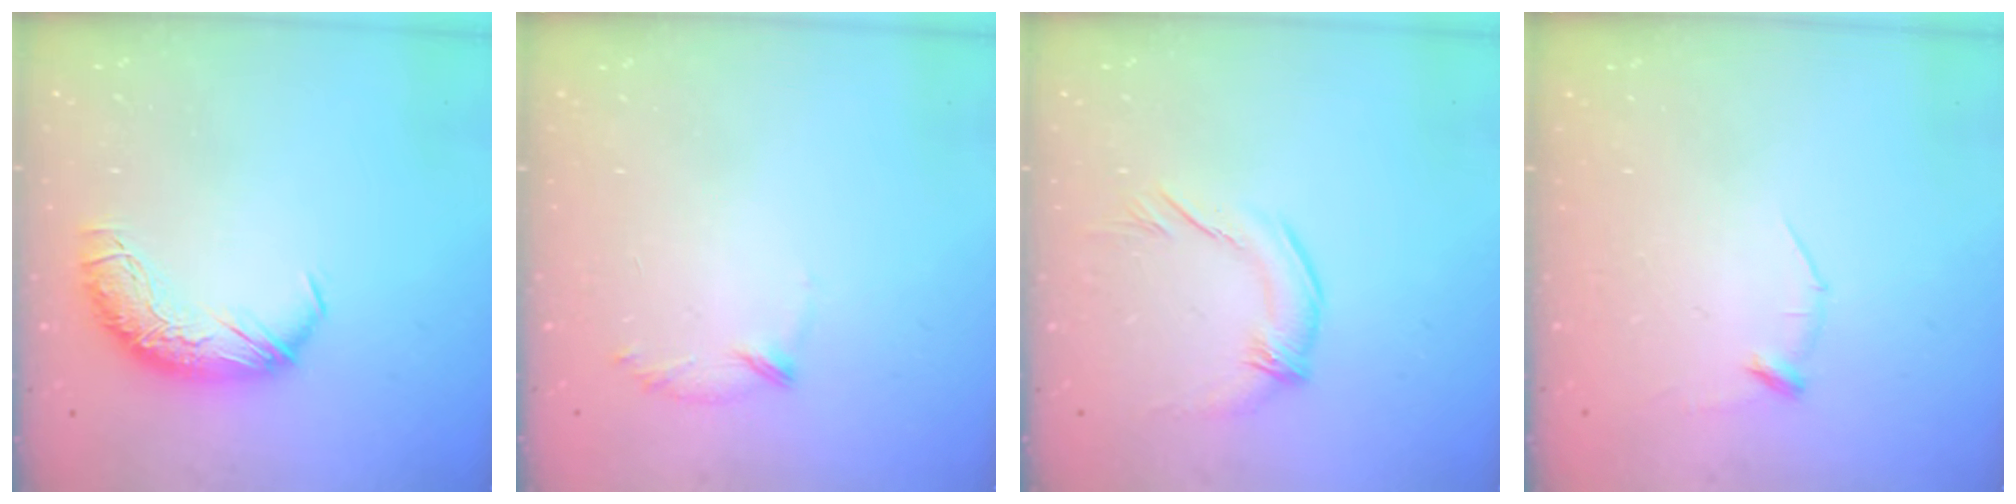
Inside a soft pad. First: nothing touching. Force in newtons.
{"total": 6.2, "press": 6.1, "slide": 0.8}
{"total": 1.1, "press": 0.9, "slide": 0.7}
{"total": 8.0, "press": 8.0, "slide": 0.8}